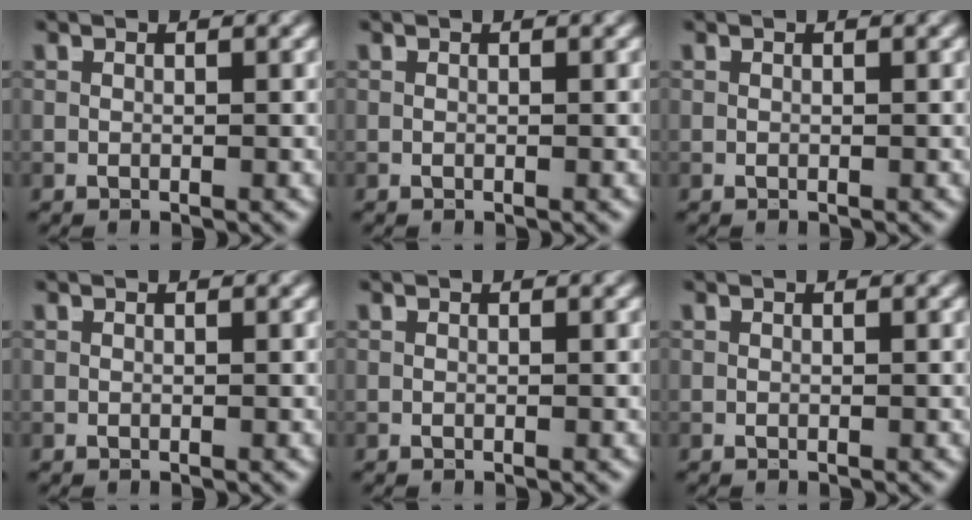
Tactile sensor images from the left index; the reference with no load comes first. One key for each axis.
{"total": 0.0}
{"total": 0.0}
{"total": 0.0}
{"total": 0.0}
{"total": 0.0}